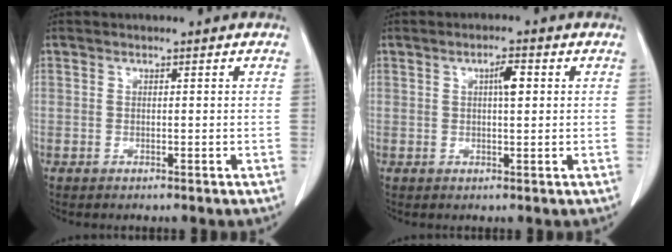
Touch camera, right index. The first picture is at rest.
{"total": 2.7, "force": [0.7, 0.6, 2.6], "torque": [-0.045, 0.004, 0.011]}